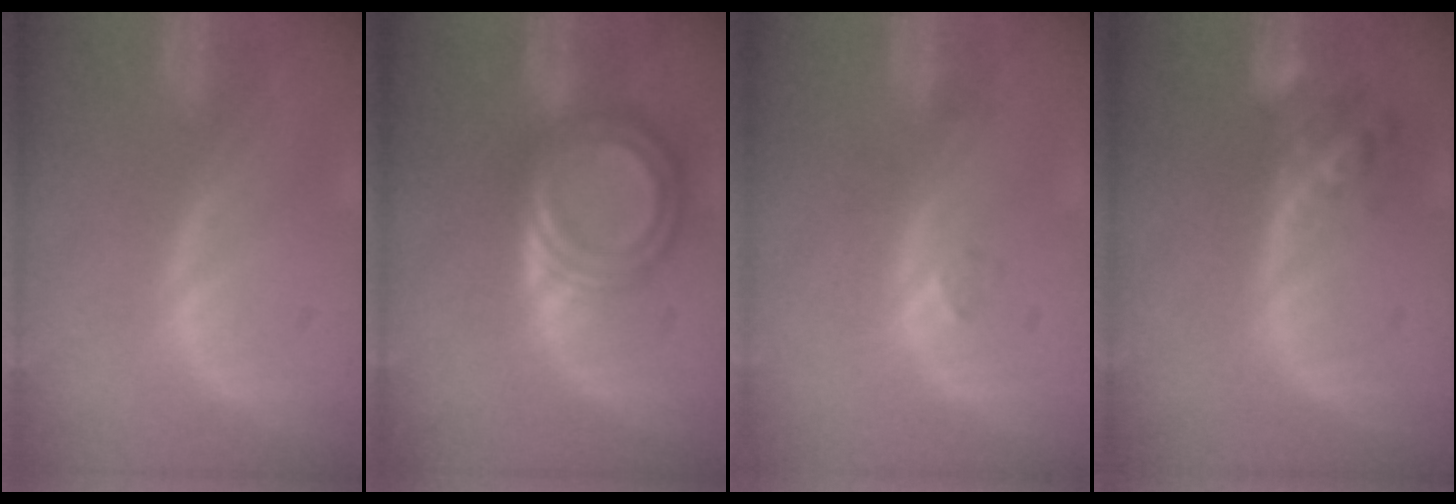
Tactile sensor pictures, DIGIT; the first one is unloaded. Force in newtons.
{"total": 7.7, "press": 7.7, "slide": 0.5}
{"total": 2.7, "press": 2.3, "slide": 1.5}
{"total": 5.7, "press": 5.0, "slide": 2.8}